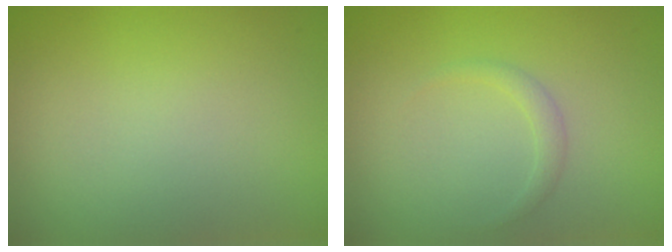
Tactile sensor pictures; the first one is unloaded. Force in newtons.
{"total": 1.1, "press": 1.1, "slide": 0.0}